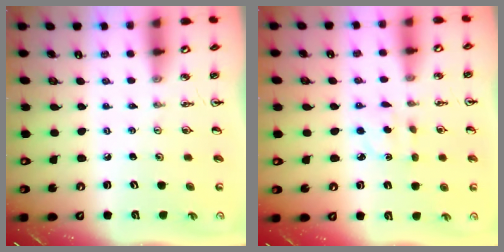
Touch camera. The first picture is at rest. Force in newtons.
{"total": 2.3, "press": 2.1, "slide": 0.8}